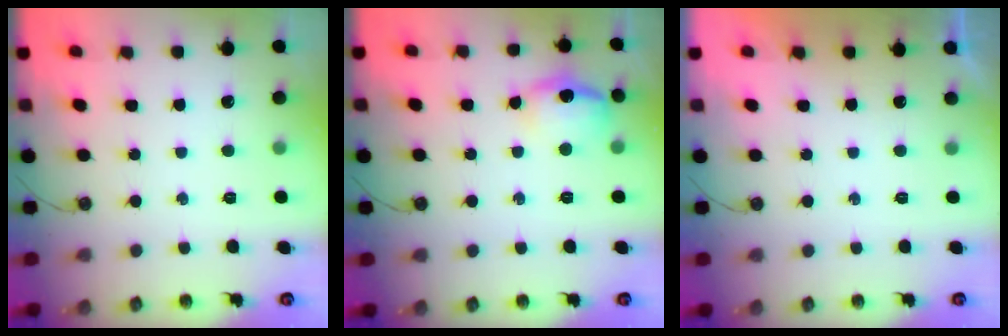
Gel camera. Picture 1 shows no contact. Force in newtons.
{"total": 13.2, "press": 13.2, "slide": 1.0}
{"total": 0.0}